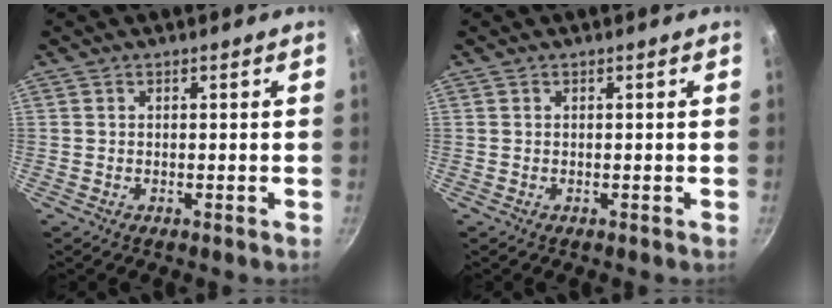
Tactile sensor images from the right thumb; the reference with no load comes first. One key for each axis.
{"total": 0.0}